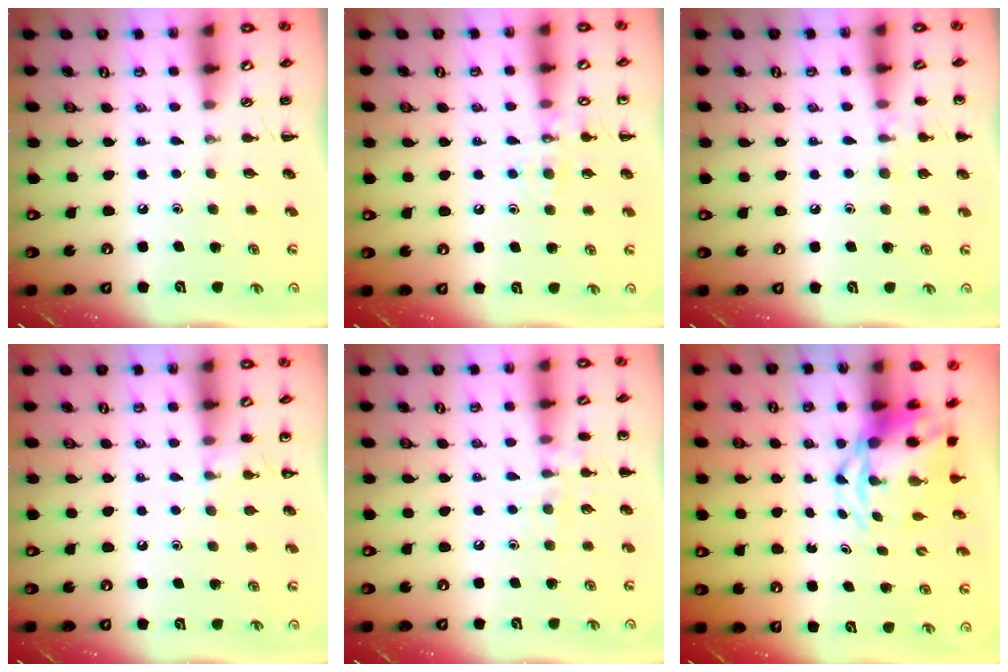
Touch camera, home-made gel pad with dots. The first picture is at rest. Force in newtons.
{"total": 8.6, "press": 8.5, "slide": 1.1}
{"total": 7.2, "press": 6.8, "slide": 2.2}
{"total": 4.1, "press": 4.0, "slide": 1.0}
{"total": 7.6, "press": 7.5, "slide": 1.2}
{"total": 5.5, "press": 5.3, "slide": 1.3}